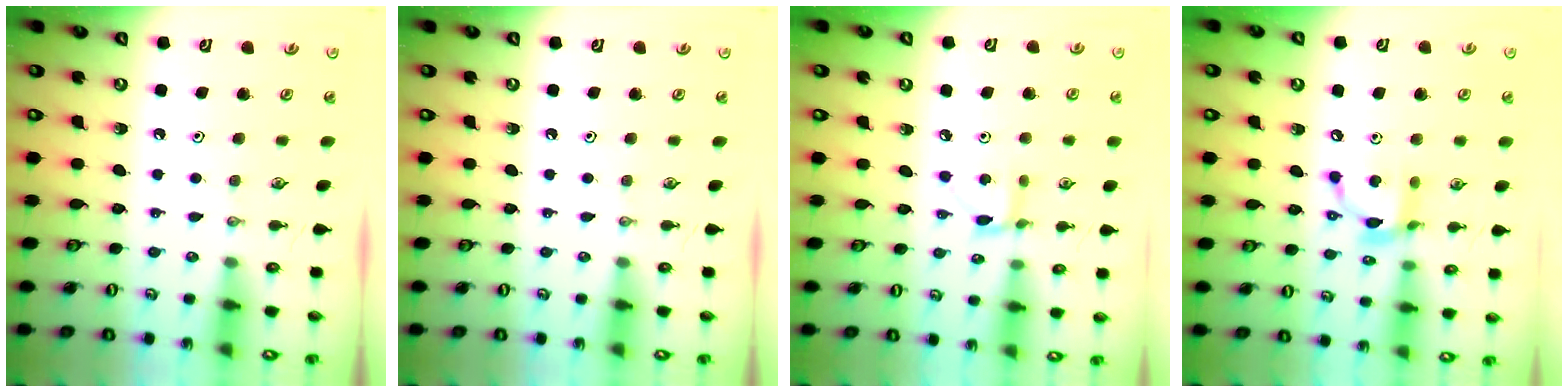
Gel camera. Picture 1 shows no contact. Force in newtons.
{"total": 0.0}
{"total": 5.0, "press": 4.9, "slide": 0.5}
{"total": 12.0, "press": 11.9, "slide": 0.9}